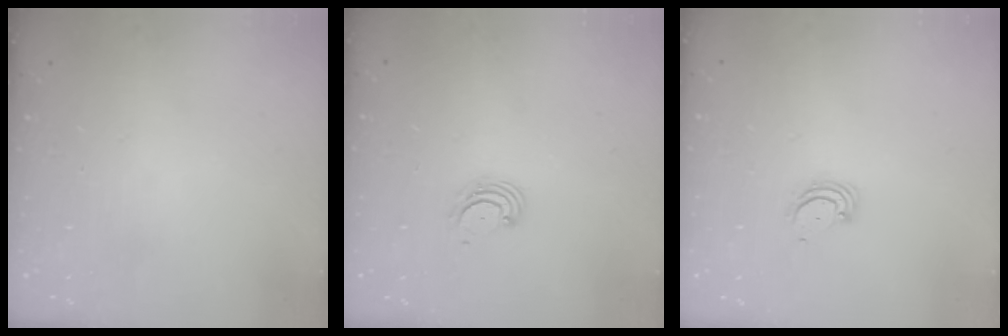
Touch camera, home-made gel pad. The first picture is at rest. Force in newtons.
{"total": 4.0, "press": 4.0, "slide": 0.5}
{"total": 2.8, "press": 2.8, "slide": 0.3}